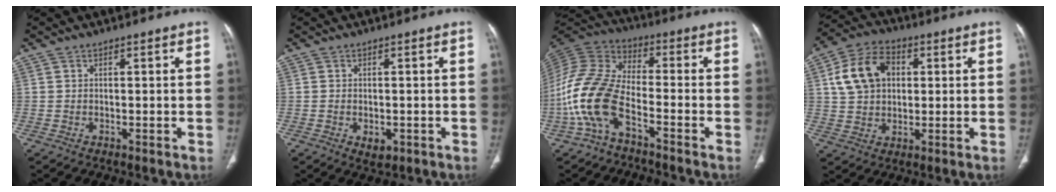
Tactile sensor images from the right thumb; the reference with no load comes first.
{"total": 2.6, "force": [-0.9, 1.7, 1.8], "torque": [-0.022, 0.000, -0.005]}
{"total": 14.2, "force": [-6.2, 6.8, 10.8], "torque": [-0.243, 0.051, -0.130]}
{"total": 12.3, "force": [2.8, 8.9, 8.0], "torque": [-0.131, 0.013, 0.046]}